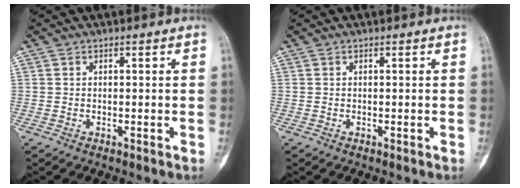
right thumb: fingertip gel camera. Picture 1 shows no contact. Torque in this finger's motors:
{"motor_torque": [0.35, 0.16, -0.04, -0.28, 0.12]}